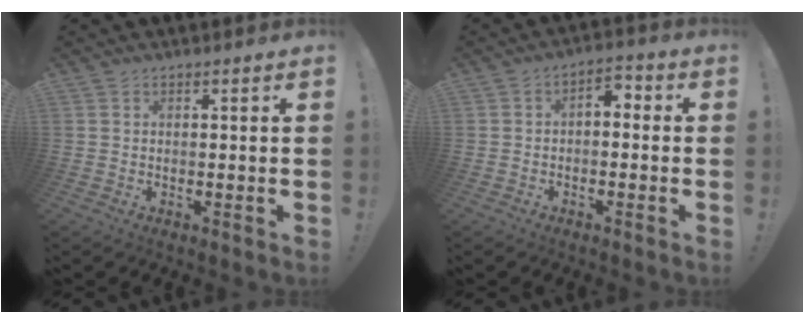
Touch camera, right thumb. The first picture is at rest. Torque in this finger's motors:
{"motor_torque": [0.58, 0.50, 0.43, -0.11, -0.02]}